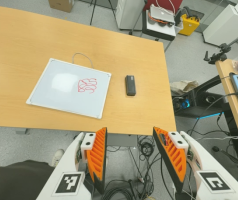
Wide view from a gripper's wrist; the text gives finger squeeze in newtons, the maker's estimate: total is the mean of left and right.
{"total": 0.0}